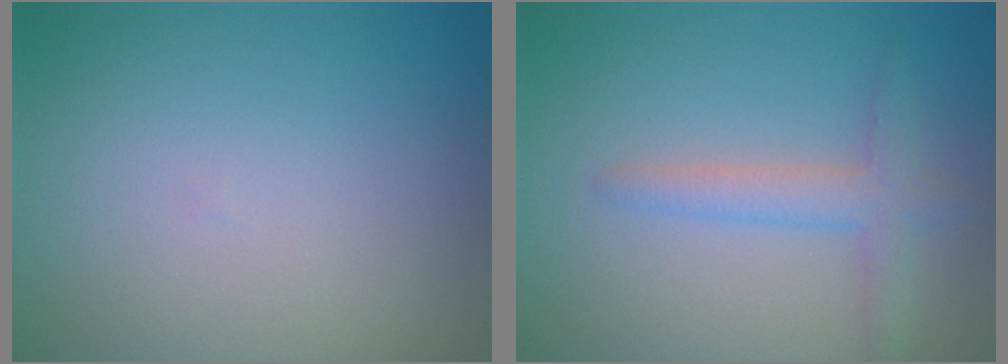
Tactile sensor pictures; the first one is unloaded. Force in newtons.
{"total": 2.4, "press": 2.4, "slide": 0.2}